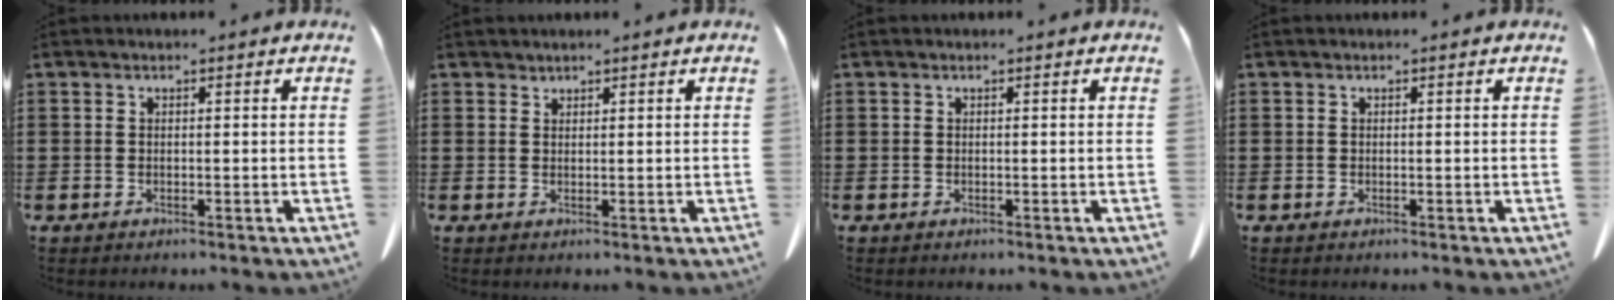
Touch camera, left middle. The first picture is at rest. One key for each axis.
{"total": 0.8, "fx": 0.8, "fy": 0.1, "fz": -0.1, "tx": -0.001, "ty": -0.002, "tz": 0.016}
{"total": 0.0}
{"total": 0.0}